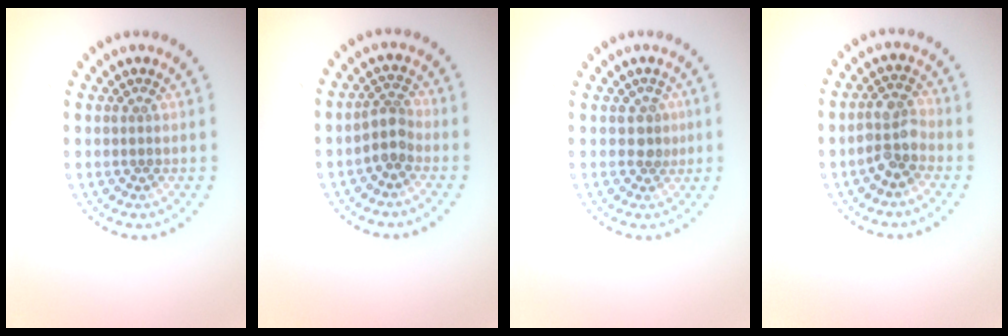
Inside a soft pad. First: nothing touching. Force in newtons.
{"total": 2.1, "press": 1.8, "slide": 1.1}
{"total": 1.5, "press": 1.3, "slide": 0.9}
{"total": 3.0, "press": 2.7, "slide": 1.2}